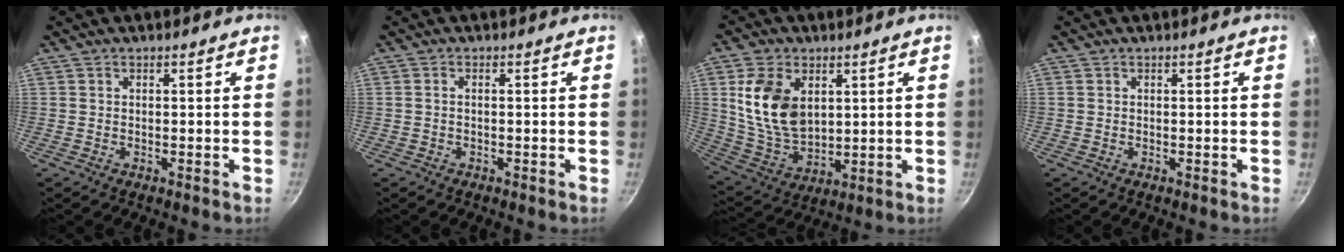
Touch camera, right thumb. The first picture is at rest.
{"total": 0.7, "force": [-0.2, 0.3, 0.6], "torque": [-0.023, 0.008, -0.005]}
{"total": 14.5, "force": [3.8, 9.5, 10.2], "torque": [-0.175, -0.025, 0.085]}
{"total": 0.0}